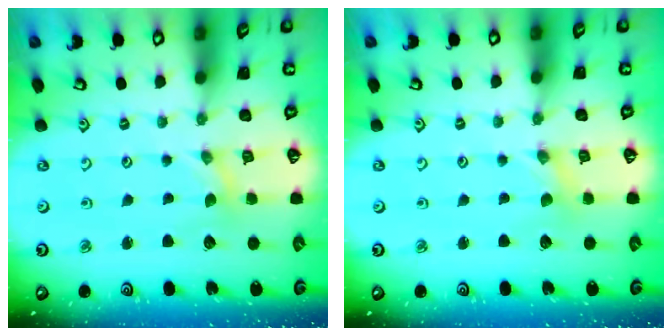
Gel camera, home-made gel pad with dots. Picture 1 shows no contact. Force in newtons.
{"total": 0.0}